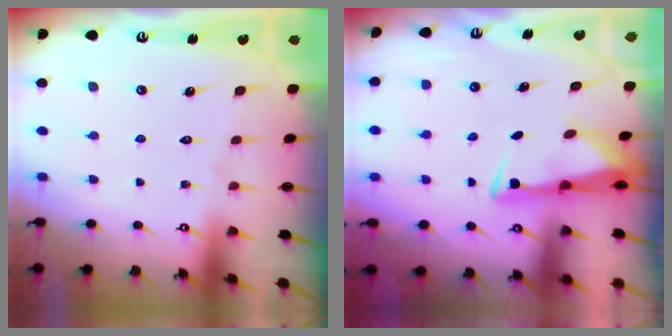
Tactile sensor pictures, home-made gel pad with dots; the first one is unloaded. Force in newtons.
{"total": 2.9, "press": 2.8, "slide": 0.9}